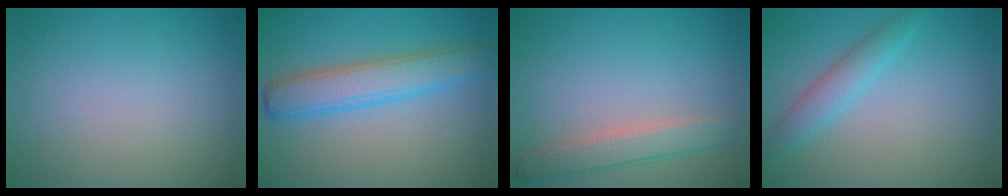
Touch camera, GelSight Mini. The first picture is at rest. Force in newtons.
{"total": 4.8, "press": 4.8, "slide": 0.1}
{"total": 2.6, "press": 2.6, "slide": 0.2}
{"total": 2.6, "press": 2.6, "slide": 0.0}